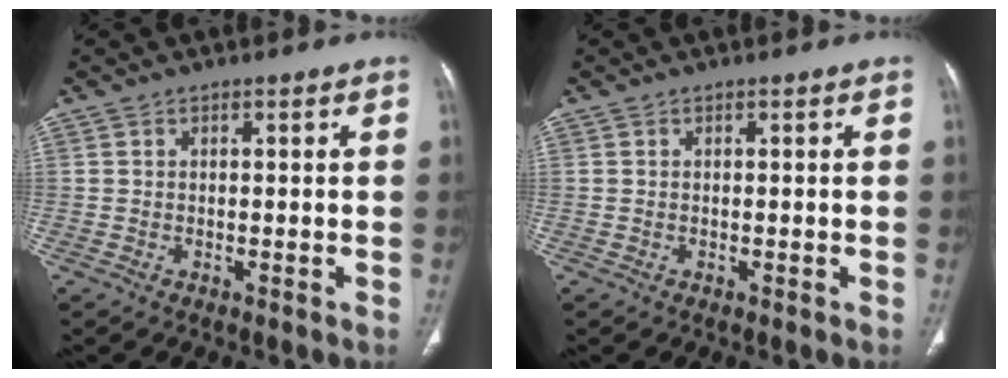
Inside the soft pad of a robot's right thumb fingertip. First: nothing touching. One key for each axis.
{"total": 0.0}